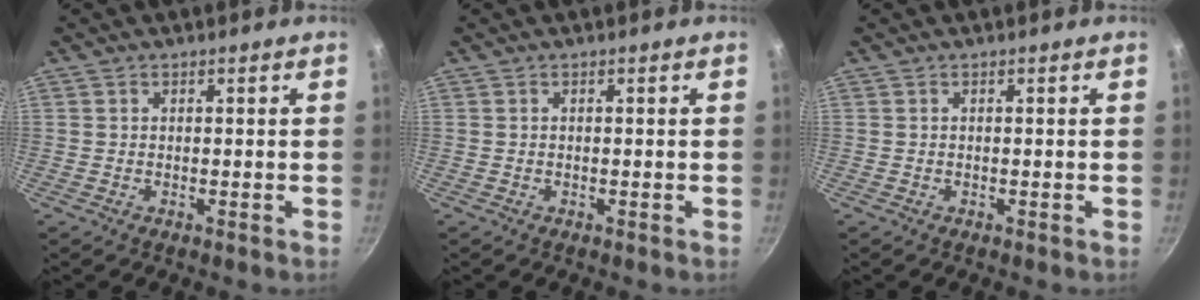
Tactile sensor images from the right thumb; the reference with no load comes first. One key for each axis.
{"total": 0.0}
{"total": 0.0}